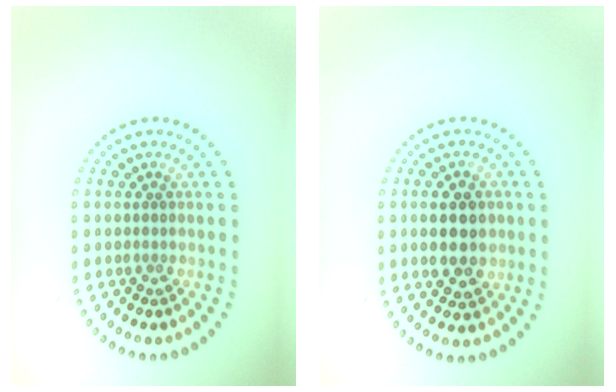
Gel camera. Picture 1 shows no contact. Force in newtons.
{"total": 4.4, "press": 4.4, "slide": 0.1}